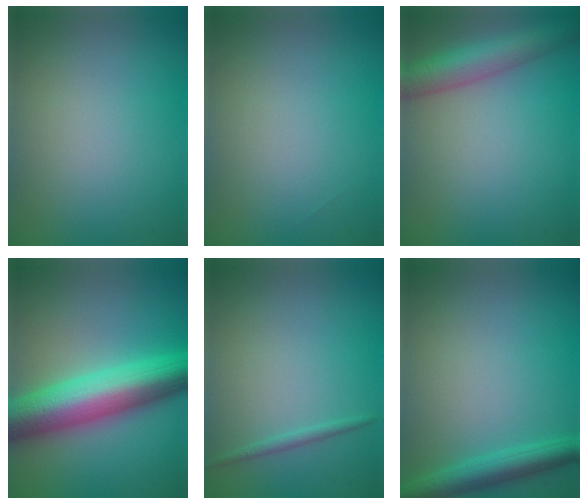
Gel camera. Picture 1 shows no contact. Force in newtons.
{"total": 0.0}
{"total": 5.6, "press": 5.6, "slide": 0.1}
{"total": 10.1, "press": 10.1, "slide": 0.2}
{"total": 0.9, "press": 0.9, "slide": 0.0}
{"total": 3.4, "press": 3.4, "slide": 0.1}